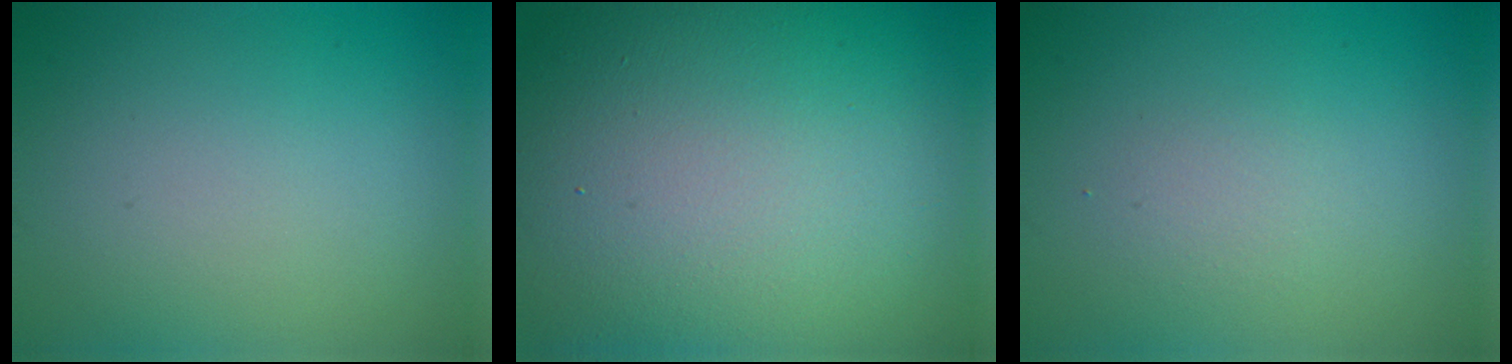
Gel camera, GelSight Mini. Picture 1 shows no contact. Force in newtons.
{"total": 19.8, "press": 19.8, "slide": 1.1}
{"total": 1.3, "press": 1.2, "slide": 0.1}